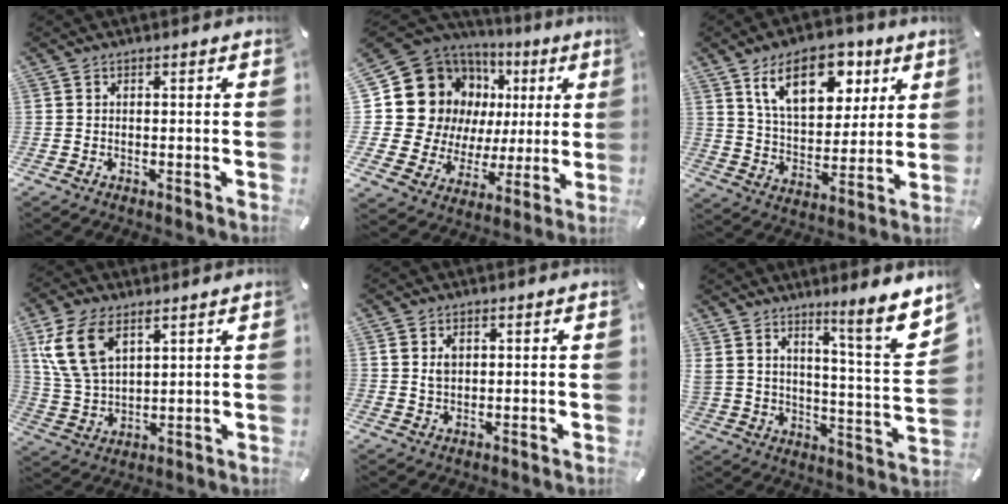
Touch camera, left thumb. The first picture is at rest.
{"total": 19.0, "force": [6.0, 16.0, 8.3], "torque": [-0.140, -0.049, 0.138]}
{"total": 16.9, "force": [9.1, 9.9, 10.3], "torque": [-0.165, -0.027, 0.158]}
{"total": 11.8, "force": [6.0, 7.0, 7.3], "torque": [-0.190, -0.014, 0.110]}
{"total": 2.9, "force": [0.9, 2.1, 1.8], "torque": [-0.032, 0.003, 0.013]}
{"total": 11.6, "force": [9.4, 1.9, 6.4], "torque": [-0.100, -0.089, 0.155]}